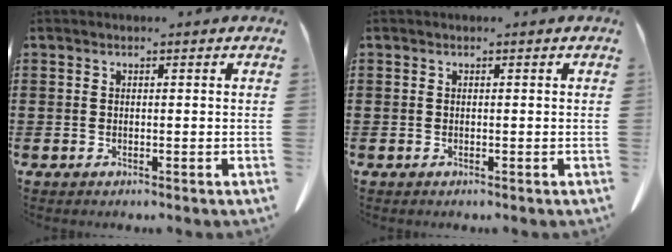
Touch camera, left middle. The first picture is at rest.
{"total": 0.0}